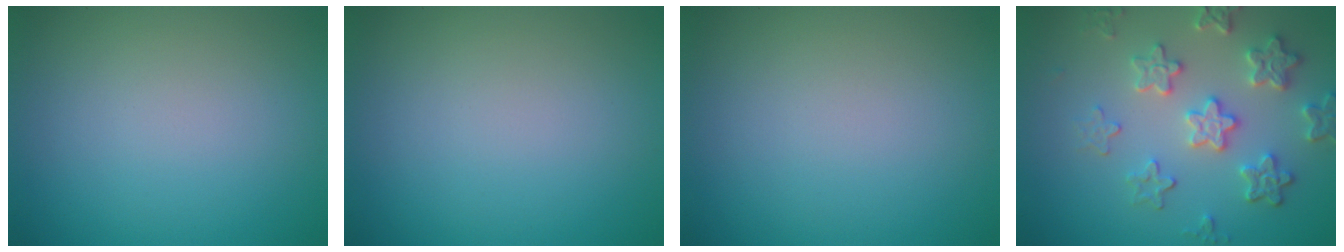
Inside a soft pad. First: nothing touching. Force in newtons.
{"total": 0.0}
{"total": 0.0}
{"total": 4.8, "press": 4.1, "slide": 2.6}